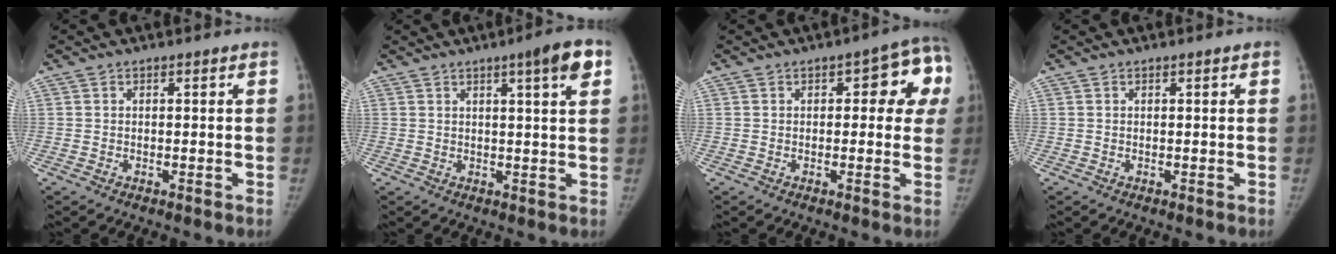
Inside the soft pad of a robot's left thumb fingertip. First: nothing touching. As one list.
[{"total": 6.2, "force": [3.0, 0.7, 5.4], "torque": [-0.070, -0.007, 0.039]}, {"total": 9.5, "force": [2.0, 4.4, 8.2], "torque": [-0.048, 0.016, 0.013]}, {"total": 0.0}]